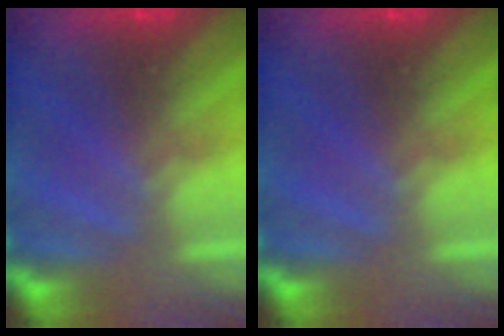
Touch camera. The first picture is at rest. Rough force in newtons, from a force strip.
{"total": 0.0}